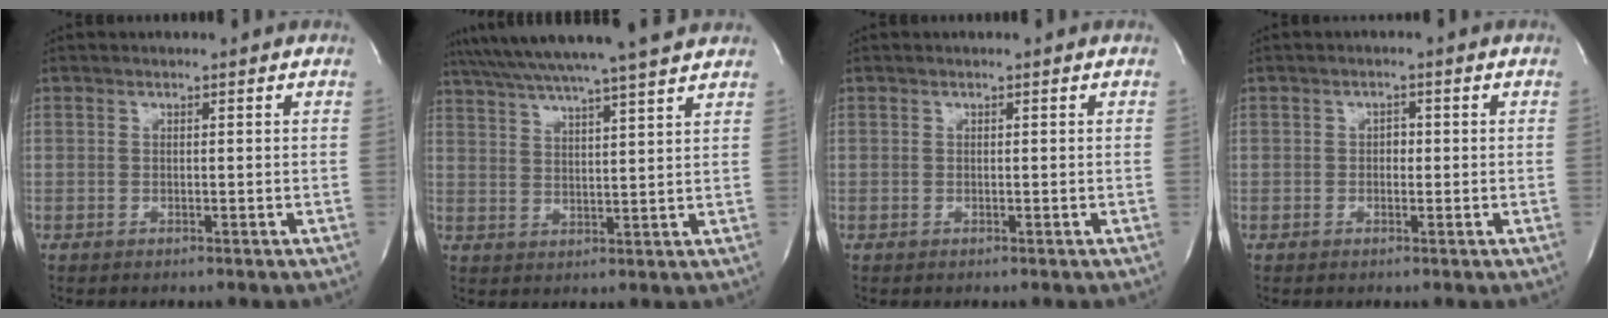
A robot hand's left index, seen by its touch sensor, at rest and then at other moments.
{"total": 18.2, "force": [16.0, -0.3, 8.7], "torque": [-0.157, 0.012, 0.232]}
{"total": 0.0}
{"total": 1.3, "force": [-0.2, 0.9, 0.9], "torque": [-0.013, 0.003, -0.005]}